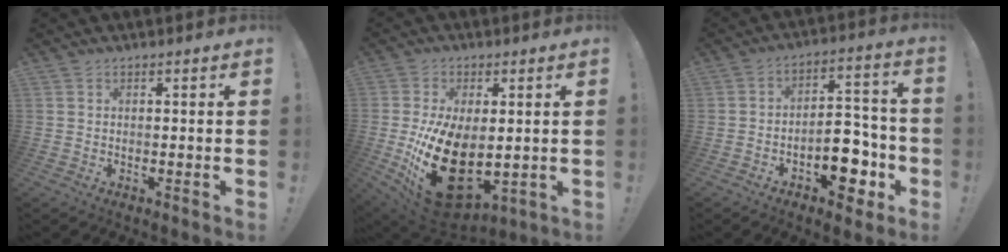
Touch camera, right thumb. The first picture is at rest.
{"total": 22.1, "force": [-2.8, 13.2, 17.5], "torque": [-0.329, -0.001, -0.029]}
{"total": 12.8, "force": [-5.4, 8.0, 8.4], "torque": [-0.083, 0.048, -0.082]}